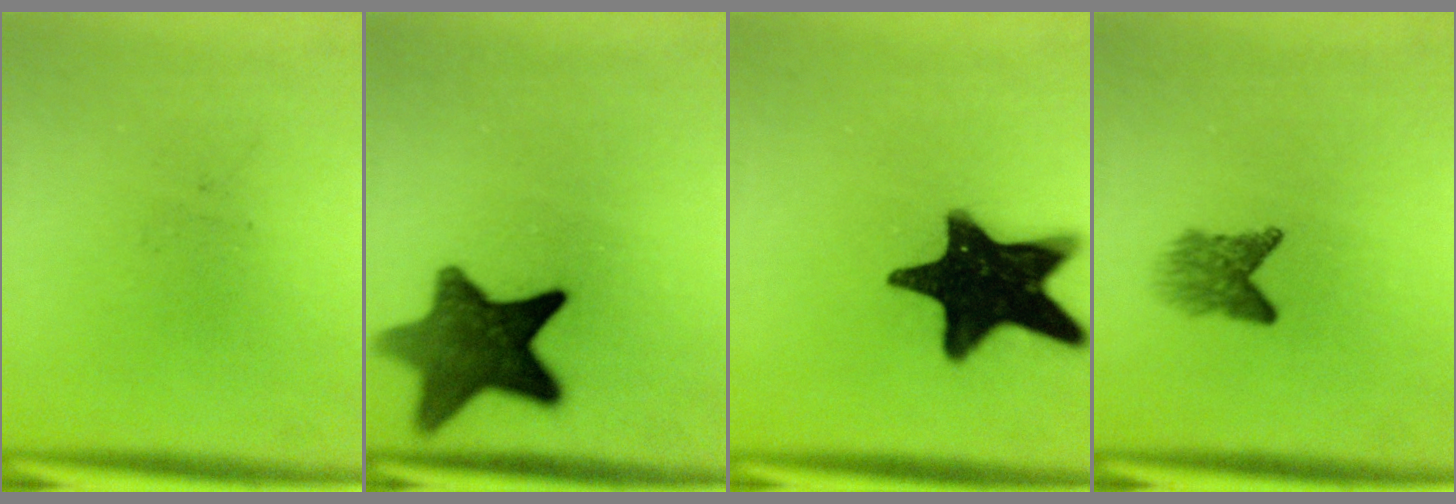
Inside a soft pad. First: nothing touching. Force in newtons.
{"total": 11.7}
{"total": 19.7}
{"total": 2.8}